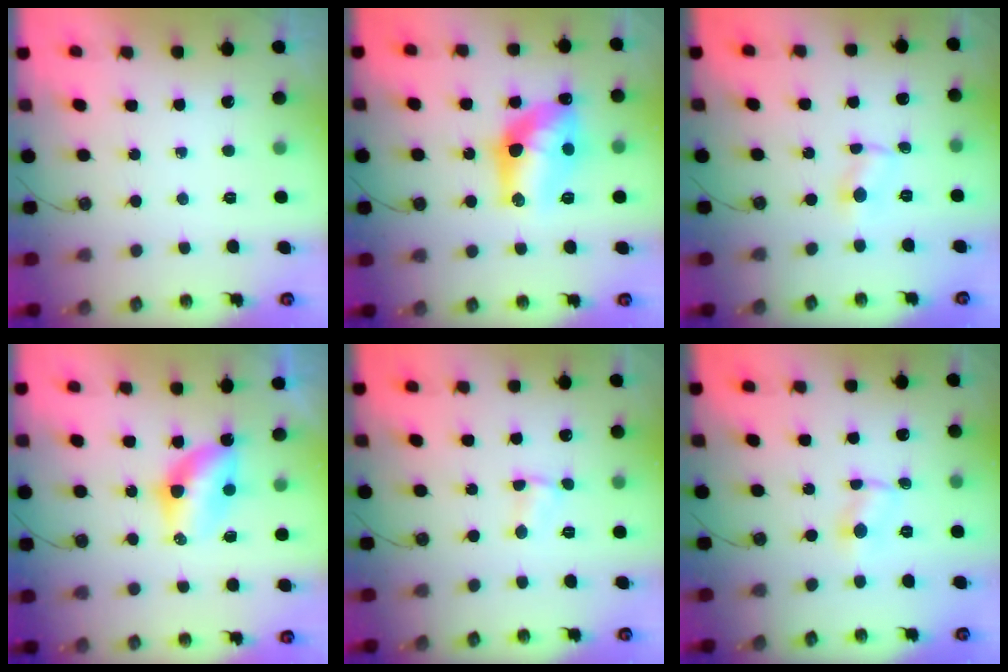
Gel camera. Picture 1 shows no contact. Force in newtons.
{"total": 14.5, "press": 14.5, "slide": 0.9}
{"total": 1.6, "press": 1.5, "slide": 0.2}
{"total": 7.6, "press": 7.6, "slide": 0.5}
{"total": 1.8, "press": 1.8, "slide": 0.2}
{"total": 1.5, "press": 1.5, "slide": 0.2}